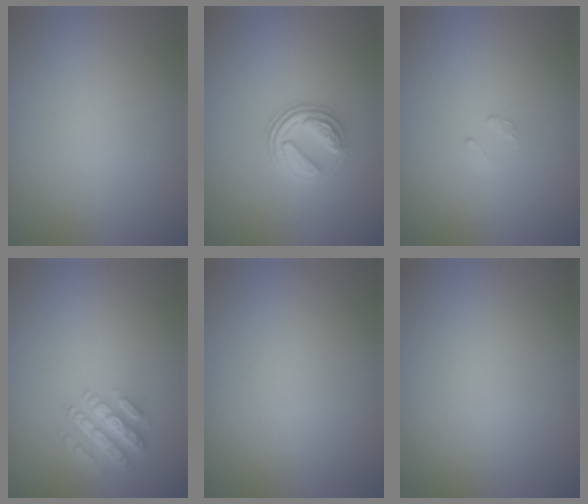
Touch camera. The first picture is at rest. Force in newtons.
{"total": 3.1, "press": 2.6, "slide": 1.7}
{"total": 0.8, "press": 0.7, "slide": 0.1}
{"total": 4.3, "press": 3.3, "slide": 2.8}
{"total": 0.0}
{"total": 0.0}